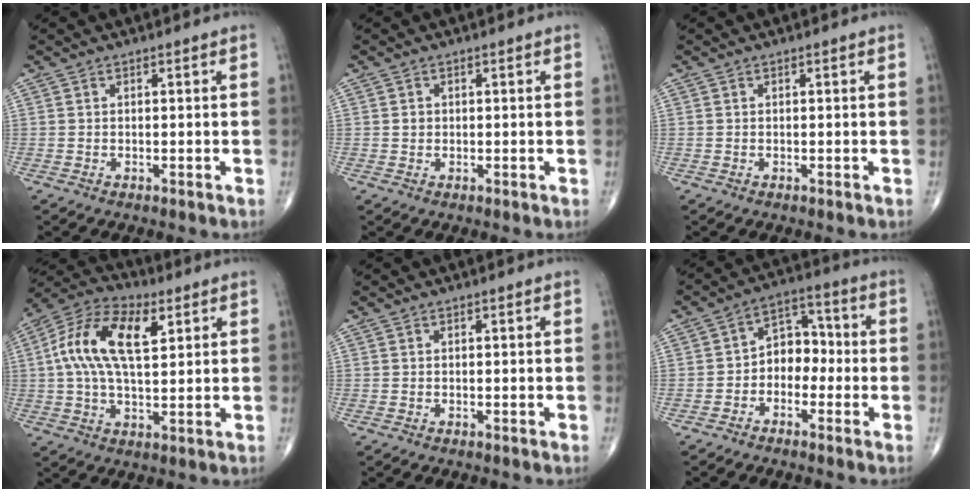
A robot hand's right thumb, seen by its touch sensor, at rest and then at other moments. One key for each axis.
{"total": 1.0, "fx": 0.1, "fy": 0.9, "fz": 0.4, "tx": -0.003, "ty": 0.002, "tz": 0.003}
{"total": 0.0}
{"total": 15.9, "fx": 4.2, "fy": 7.8, "fz": 13.2, "tx": -0.247, "ty": 0.014, "tz": 0.069}
{"total": 0.0}
{"total": 7.4, "fx": -1.6, "fy": 5.5, "fz": 4.6, "tx": -0.037, "ty": 0.040, "tz": -0.045}